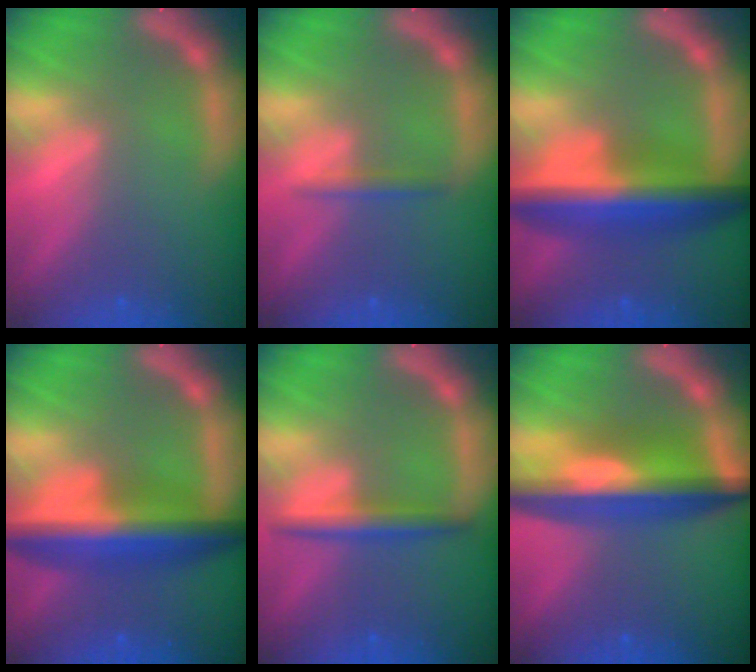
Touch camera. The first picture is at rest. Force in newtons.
{"total": 1.4}
{"total": 9.0}
{"total": 8.4}
{"total": 3.0}
{"total": 9.6}